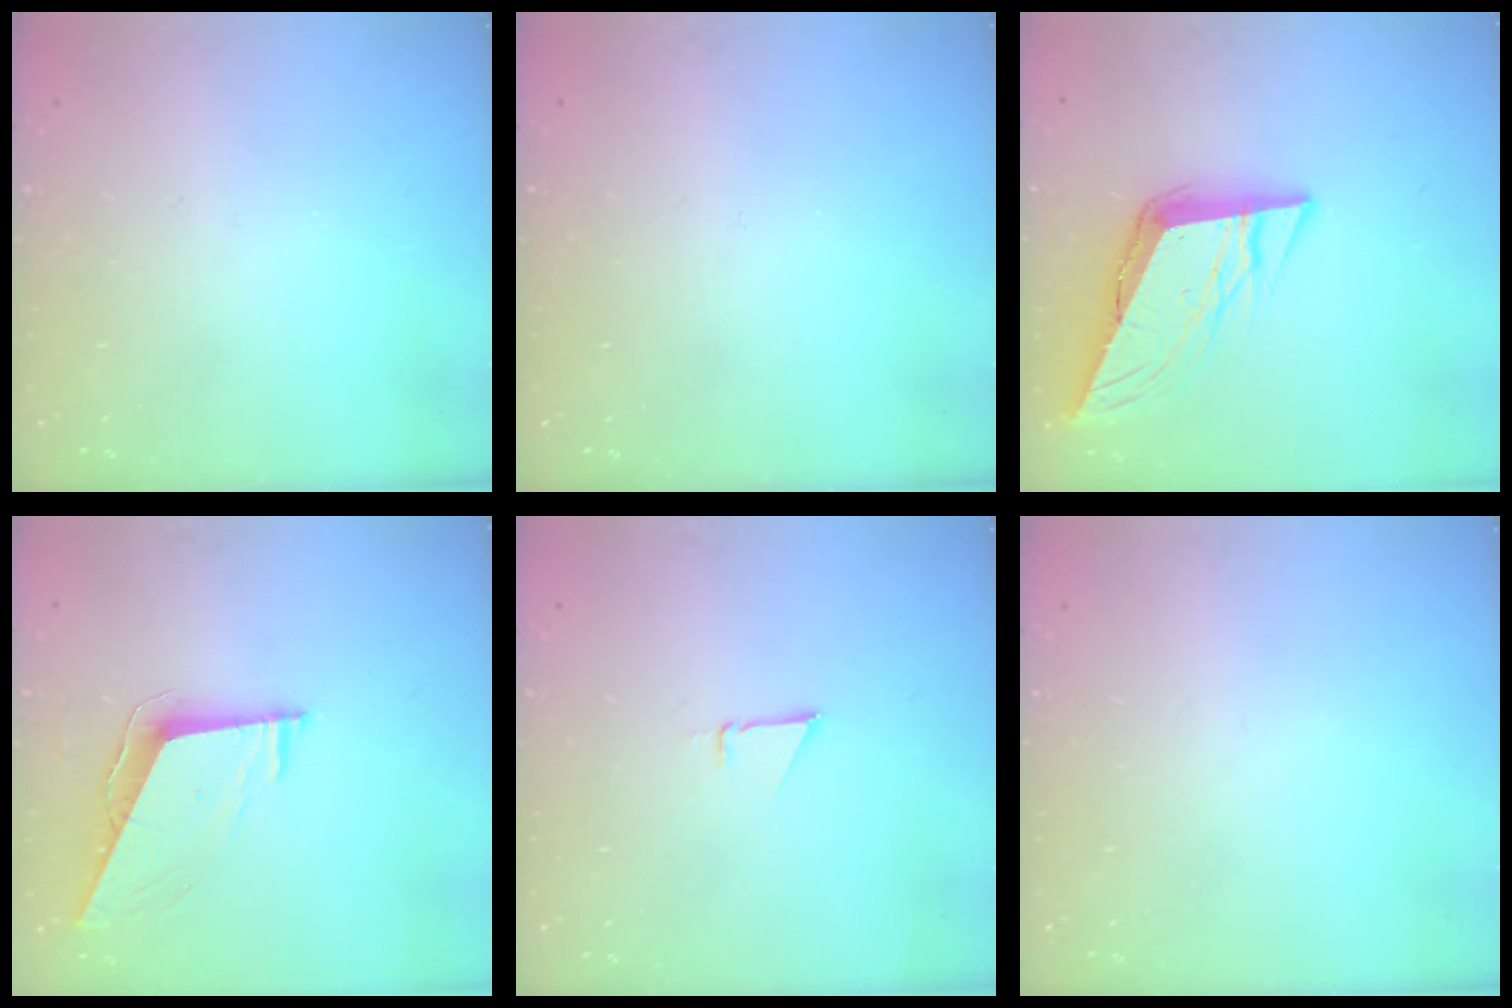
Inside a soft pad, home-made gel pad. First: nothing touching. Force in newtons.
{"total": 0.0}
{"total": 10.4, "press": 10.2, "slide": 1.7}
{"total": 7.5, "press": 7.5, "slide": 0.1}
{"total": 1.9, "press": 1.9, "slide": 0.0}
{"total": 0.0}